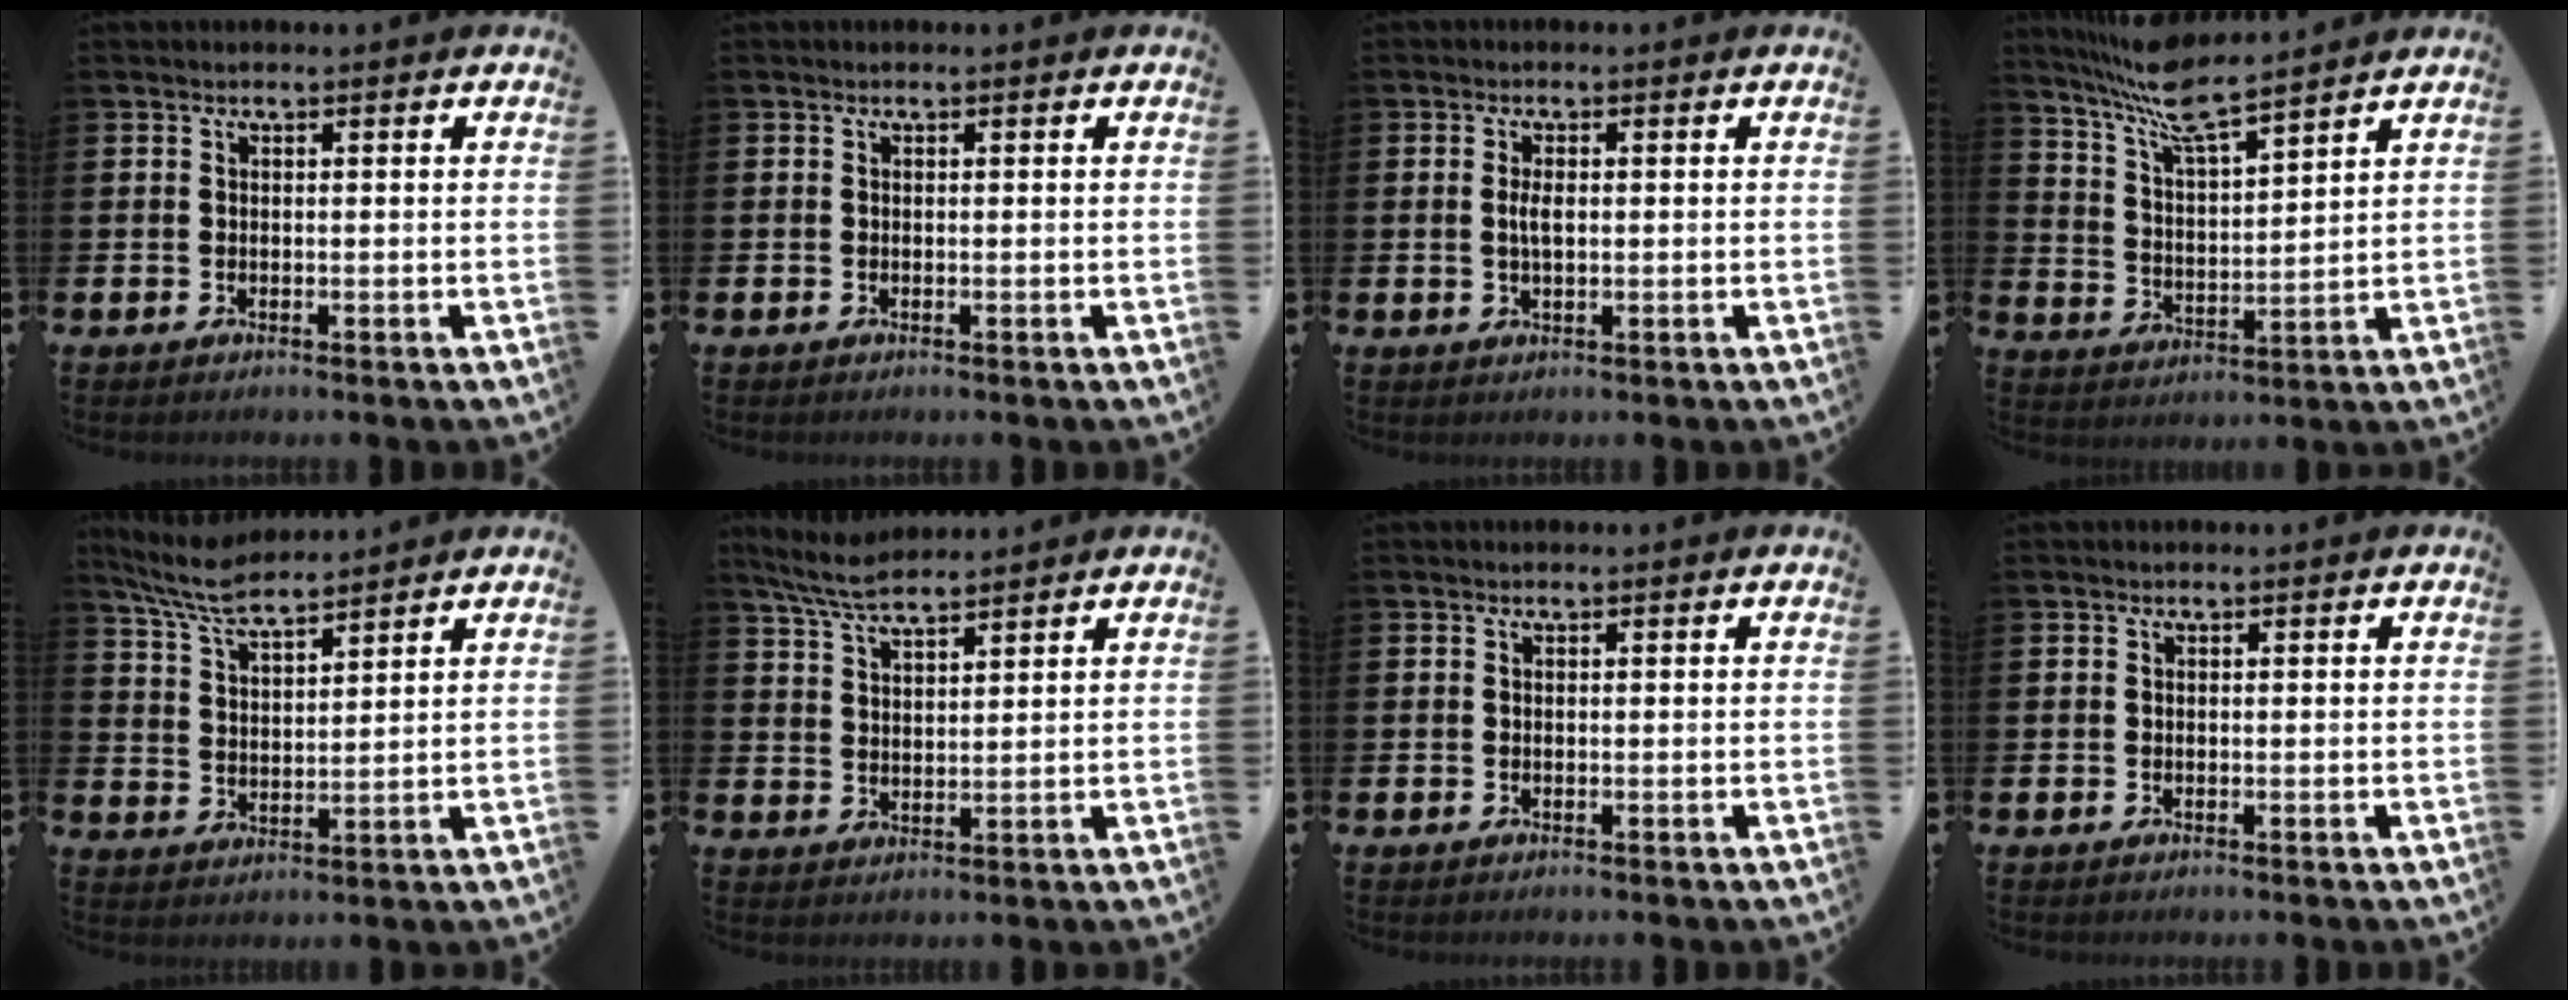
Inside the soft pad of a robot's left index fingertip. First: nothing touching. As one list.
[{"total": 0.0}, {"total": 2.3, "force": [0.2, 0.9, 2.1], "torque": [-0.040, 0.003, 0.000]}, {"total": 8.7, "force": [7.9, 0.9, 3.5], "torque": [-0.098, -0.038, 0.143]}, {"total": 6.8, "force": [6.3, 1.0, 2.3], "torque": [-0.068, -0.023, 0.116]}, {"total": 5.8, "force": [5.4, 0.8, 2.1], "torque": [-0.059, -0.017, 0.099]}, {"total": 0.0}, {"total": 0.0}]